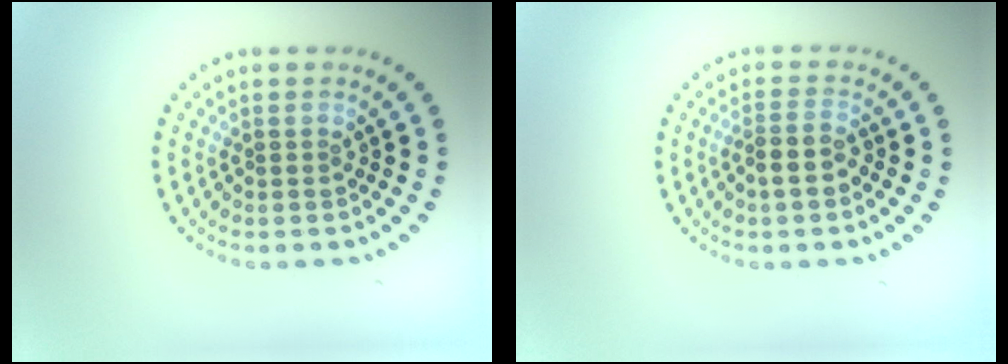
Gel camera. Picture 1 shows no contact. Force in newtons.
{"total": 2.5, "press": 2.2, "slide": 1.1}